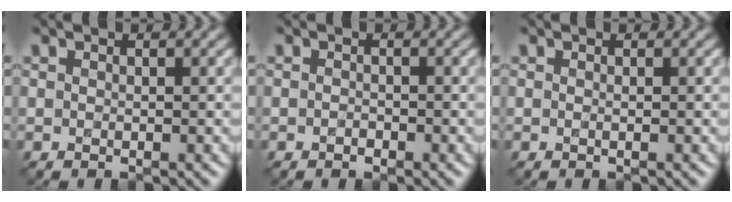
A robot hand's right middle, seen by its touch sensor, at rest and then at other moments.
{"total": 0.6, "force": [-0.4, 0.3, 0.3], "torque": [-0.005, -0.001, -0.006]}
{"total": 0.0}